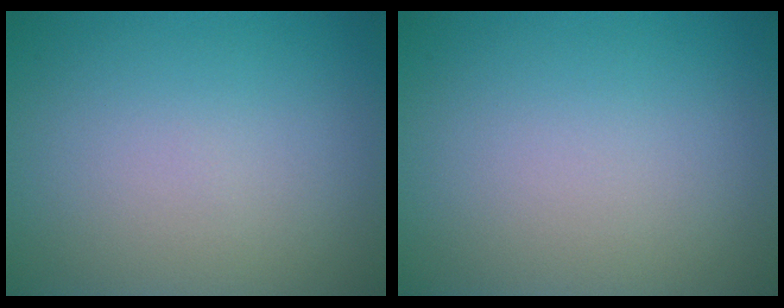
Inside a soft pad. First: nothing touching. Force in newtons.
{"total": 0.0}